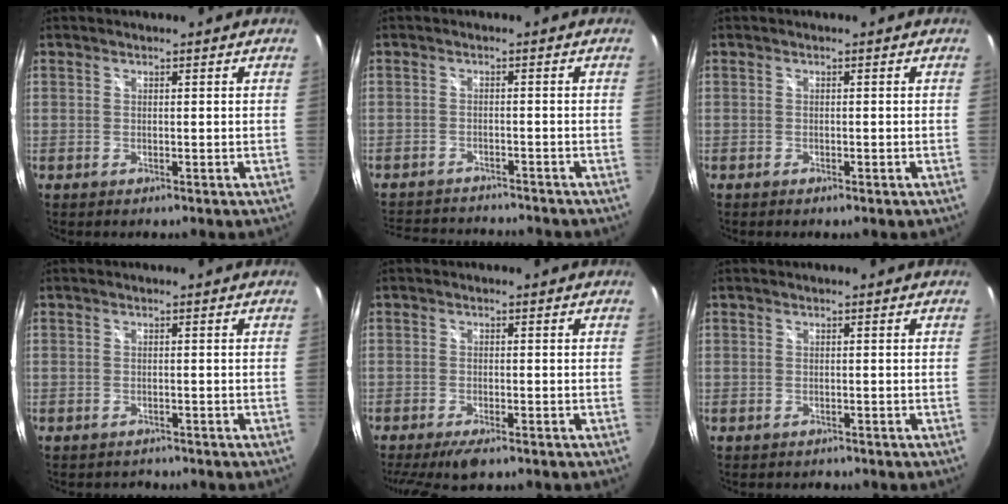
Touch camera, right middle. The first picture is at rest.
{"total": 10.7, "force": [-9.9, 2.5, 3.3], "torque": [-0.084, -0.004, -0.150]}
{"total": 0.9, "force": [-0.7, 0.3, 0.4], "torque": [-0.008, -0.003, -0.012]}
{"total": 1.7, "force": [-1.6, 0.8, 0.1], "torque": [-0.007, -0.006, -0.023]}
{"total": 6.4, "force": [-4.7, 1.4, 4.1], "torque": [-0.091, -0.025, -0.080]}
{"total": 0.7, "force": [-0.6, 0.3, -0.2], "torque": [0.001, 0.001, -0.011]}